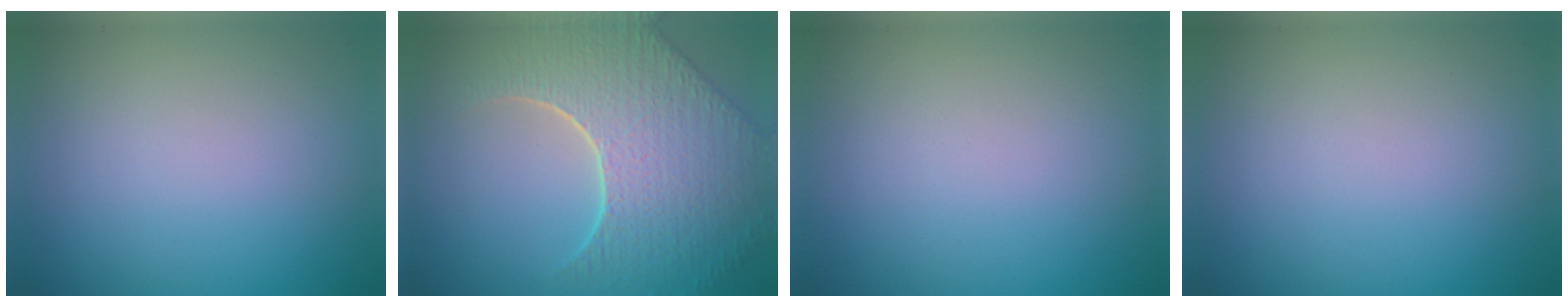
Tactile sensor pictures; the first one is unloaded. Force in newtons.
{"total": 8.4, "press": 6.1, "slide": 5.9}
{"total": 0.0}
{"total": 0.0}